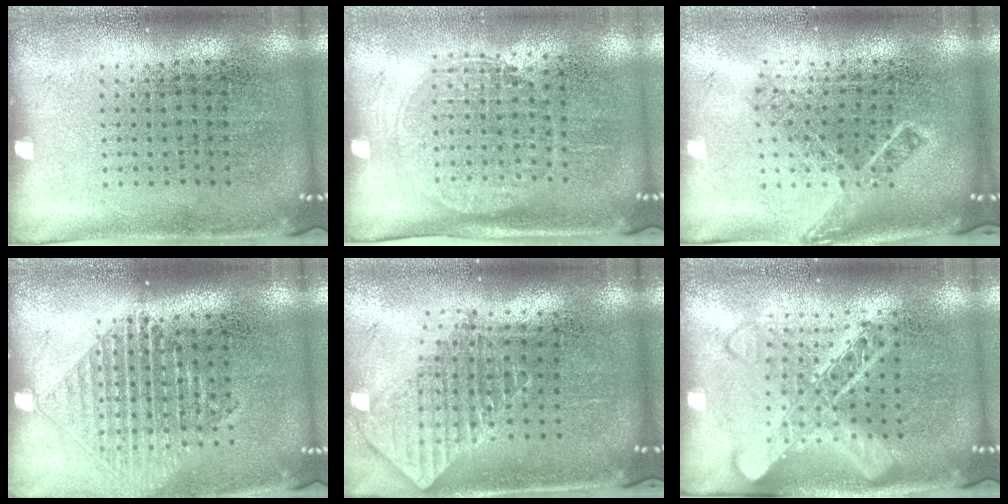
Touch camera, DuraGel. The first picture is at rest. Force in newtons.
{"total": 1.5, "press": 1.3, "slide": 0.8}
{"total": 1.9, "press": 1.3, "slide": 1.4}
{"total": 1.5, "press": 1.3, "slide": 0.7}
{"total": 2.0, "press": 1.5, "slide": 1.3}
{"total": 3.0, "press": 3.0, "slide": 0.4}